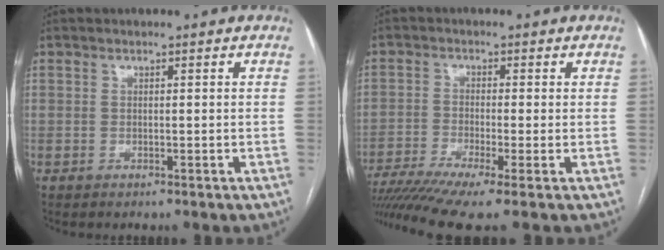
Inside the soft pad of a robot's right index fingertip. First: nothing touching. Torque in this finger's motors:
{"motor_torque": [1.24, -0.90, 0.35, 0.10]}